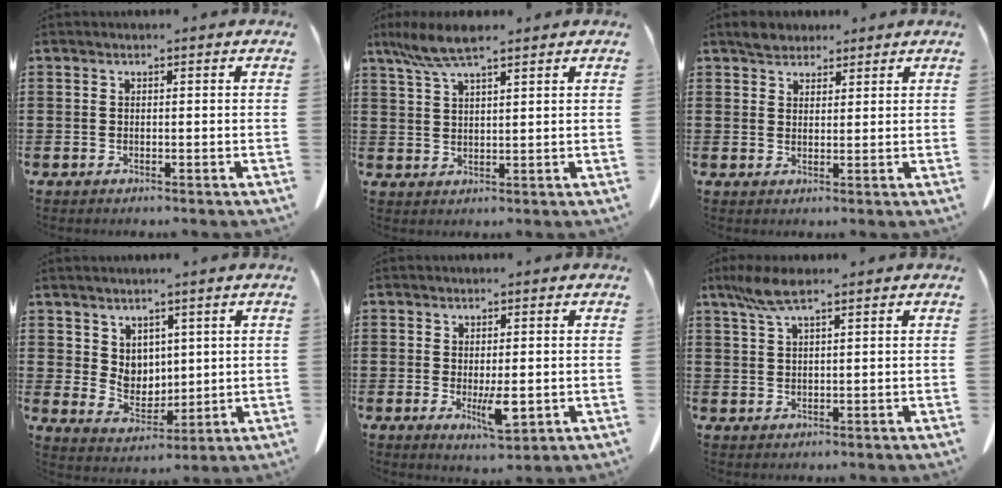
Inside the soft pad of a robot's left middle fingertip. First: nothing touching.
{"total": 6.0, "force": [4.4, 1.0, 4.1], "torque": [-0.089, -0.003, 0.079]}
{"total": 2.9, "force": [2.5, 1.4, 0.5], "torque": [-0.008, 0.004, 0.045]}
{"total": 4.9, "force": [3.5, 3.3, 0.7], "torque": [-0.026, -0.010, 0.066]}
{"total": 4.6, "force": [-0.4, 1.5, 4.3], "torque": [-0.073, -0.006, -0.008]}
{"total": 4.8, "force": [2.9, 0.9, 3.6], "torque": [-0.078, 0.002, 0.053]}